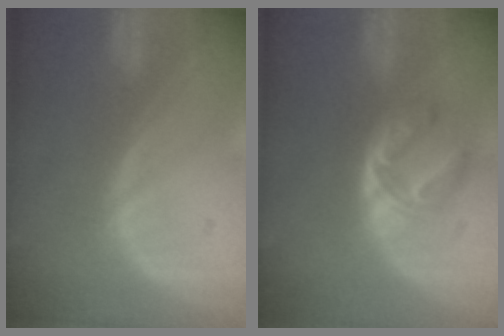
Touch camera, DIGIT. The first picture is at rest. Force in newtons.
{"total": 6.2, "press": 5.0, "slide": 3.6}